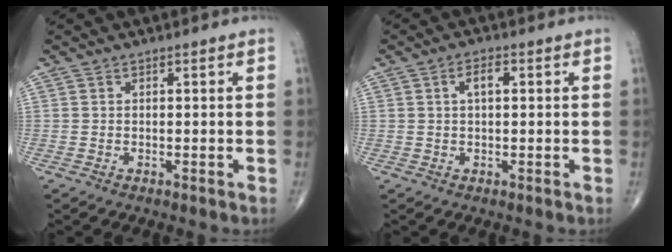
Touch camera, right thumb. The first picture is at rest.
{"total": 2.9, "force": [0.6, 1.3, 2.5], "torque": [-0.044, 0.007, 0.010]}